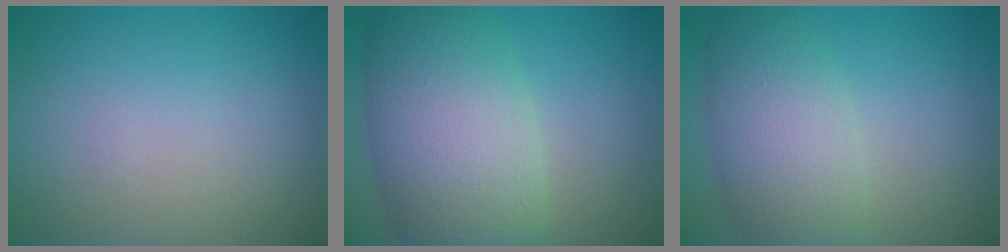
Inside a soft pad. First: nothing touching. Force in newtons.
{"total": 10.0, "press": 10.0, "slide": 0.4}
{"total": 6.1, "press": 6.1, "slide": 0.3}